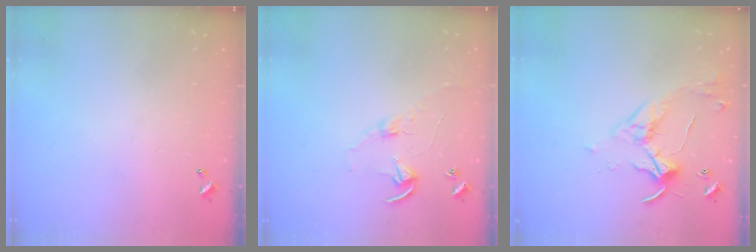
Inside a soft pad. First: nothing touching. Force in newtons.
{"total": 5.9, "press": 5.9, "slide": 0.5}
{"total": 3.7, "press": 3.7, "slide": 0.5}